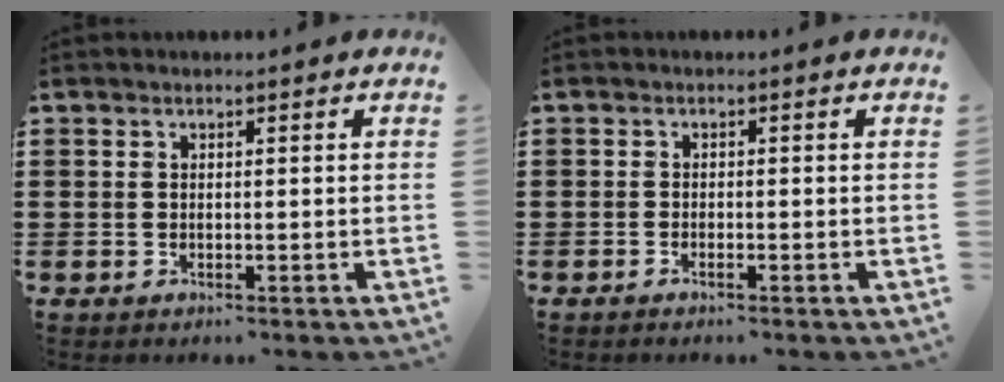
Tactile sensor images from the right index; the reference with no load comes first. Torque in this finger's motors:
{"motor_torque": [-0.20, 0.21, -0.01, 0.00]}